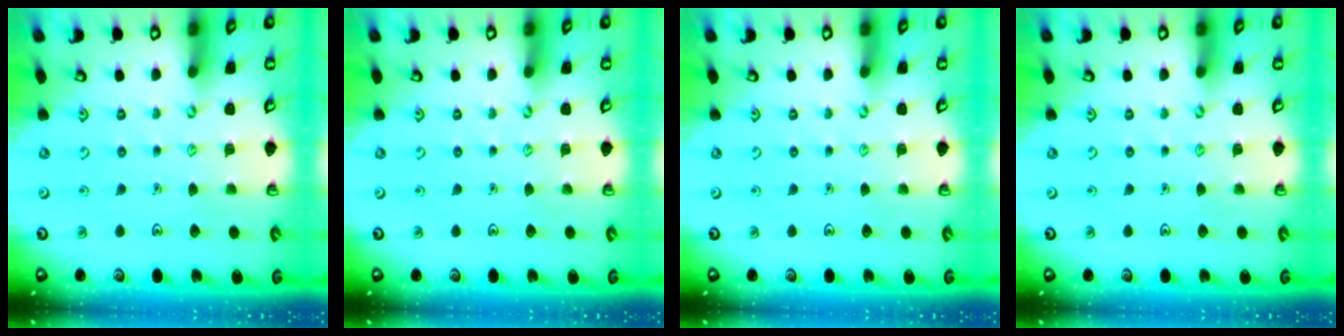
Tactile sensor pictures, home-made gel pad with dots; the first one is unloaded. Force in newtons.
{"total": 0.0}
{"total": 0.0}
{"total": 0.0}